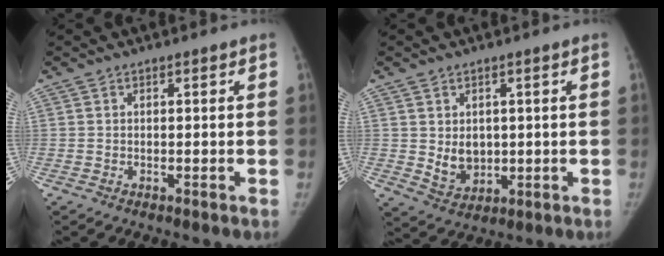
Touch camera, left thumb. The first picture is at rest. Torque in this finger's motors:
{"motor_torque": [2.48, 2.53, 0.28, -0.47, 0.11]}